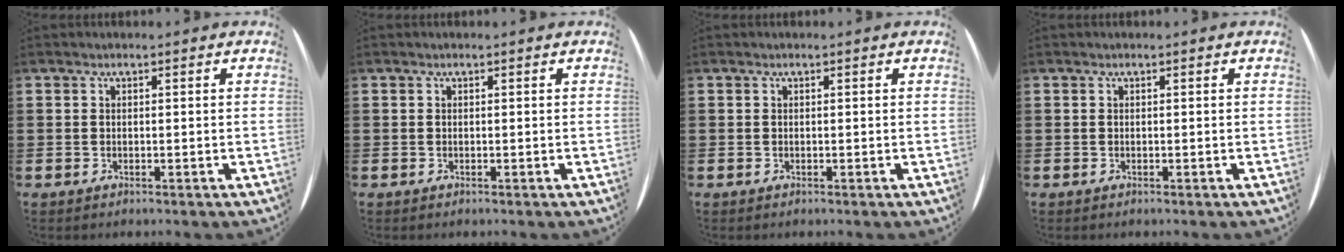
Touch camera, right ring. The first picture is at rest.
{"total": 0.0}
{"total": 0.0}
{"total": 0.0}